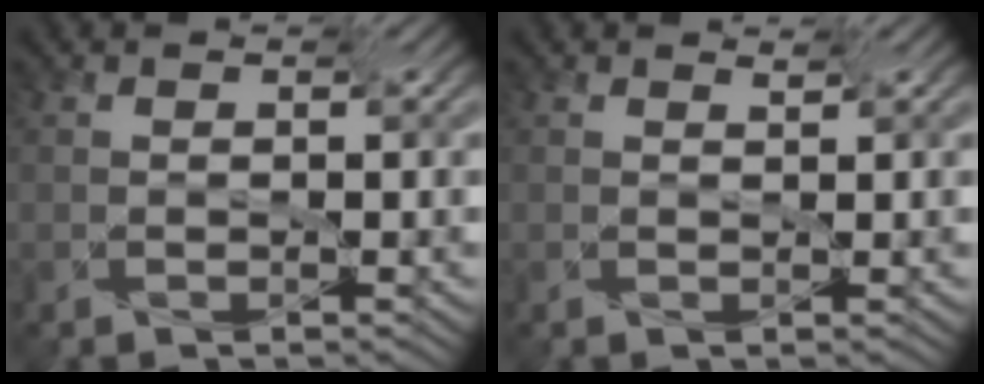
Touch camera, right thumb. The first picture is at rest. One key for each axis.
{"total": 1.3, "fx": 1.3, "fy": 0.0, "fz": -0.1, "tx": 0.005, "ty": -0.006, "tz": 0.023}